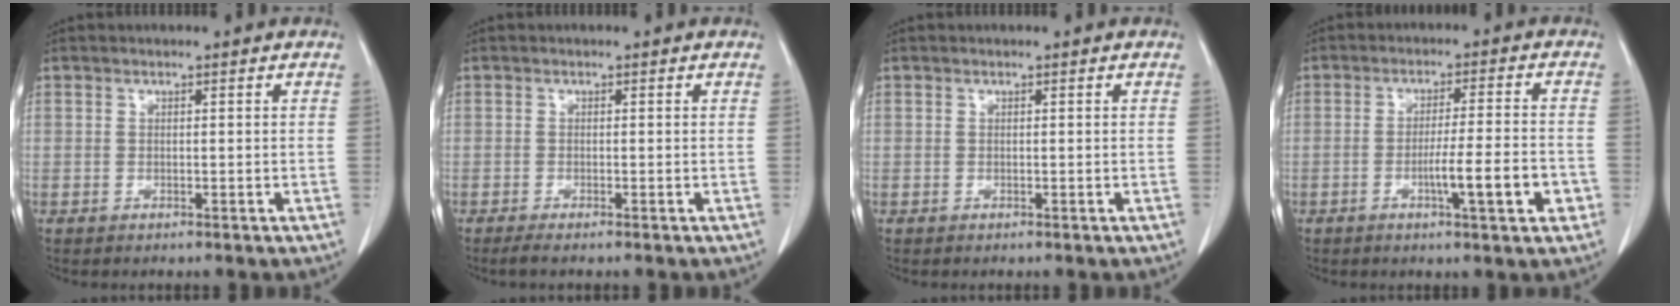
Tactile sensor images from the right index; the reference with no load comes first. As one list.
[{"total": 1.7, "force": [-1.3, -0.2, 1.0], "torque": [-0.018, -0.003, -0.022]}, {"total": 0.0}, {"total": 7.8, "force": [-2.6, 0.5, 7.3], "torque": [-0.109, -0.001, -0.036]}]